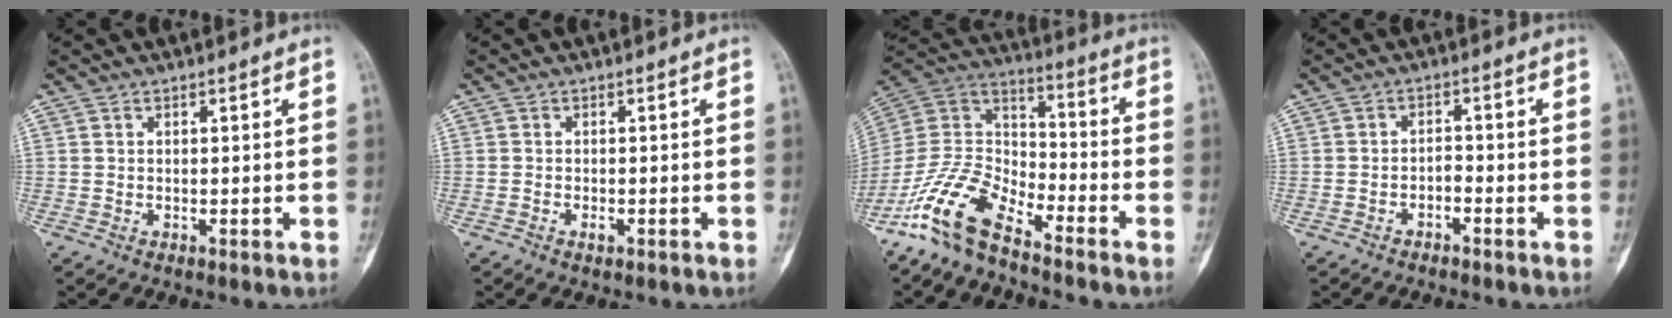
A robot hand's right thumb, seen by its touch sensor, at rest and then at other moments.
{"total": 1.0, "force": [-0.5, 0.5, 0.7], "torque": [-0.010, 0.005, -0.010]}
{"total": 14.0, "force": [-10.4, 5.4, 7.7], "torque": [-0.141, 0.077, -0.210]}
{"total": 2.1, "force": [-1.6, 1.0, 1.0], "torque": [-0.010, 0.024, -0.027]}